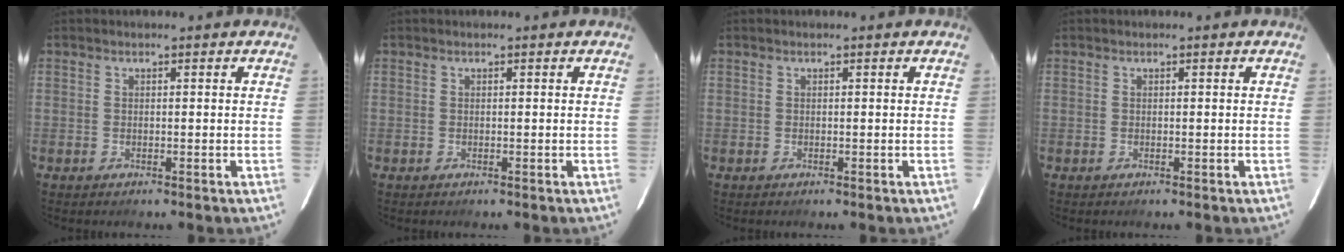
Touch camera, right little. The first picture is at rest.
{"total": 0.0}
{"total": 0.0}
{"total": 0.0}